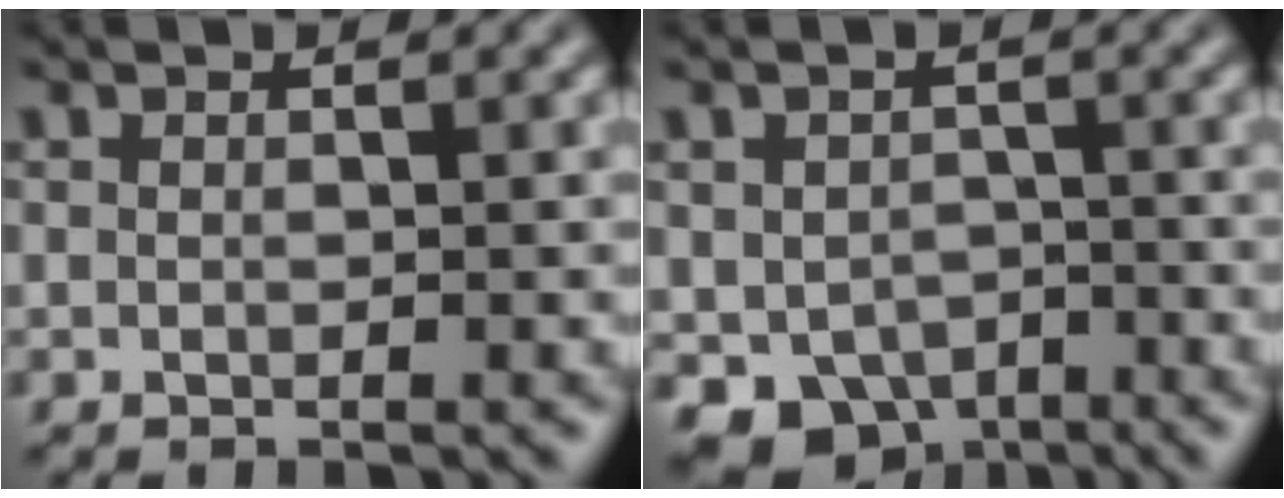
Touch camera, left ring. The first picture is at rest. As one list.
[{"total": 6.0, "force": [-3.1, 4.5, 2.5], "torque": [-0.029, -0.016, -0.044]}]